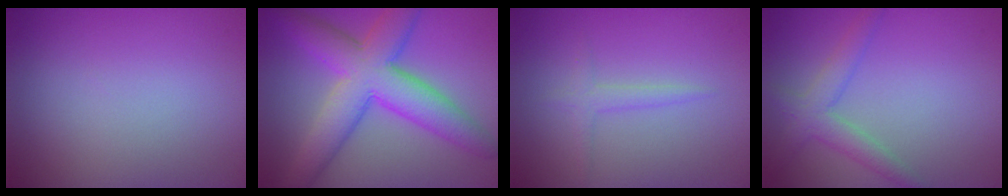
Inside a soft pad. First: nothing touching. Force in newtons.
{"total": 7.3, "press": 7.3, "slide": 0.4}
{"total": 1.4, "press": 1.4, "slide": 0.1}
{"total": 3.0, "press": 3.0, "slide": 0.1}